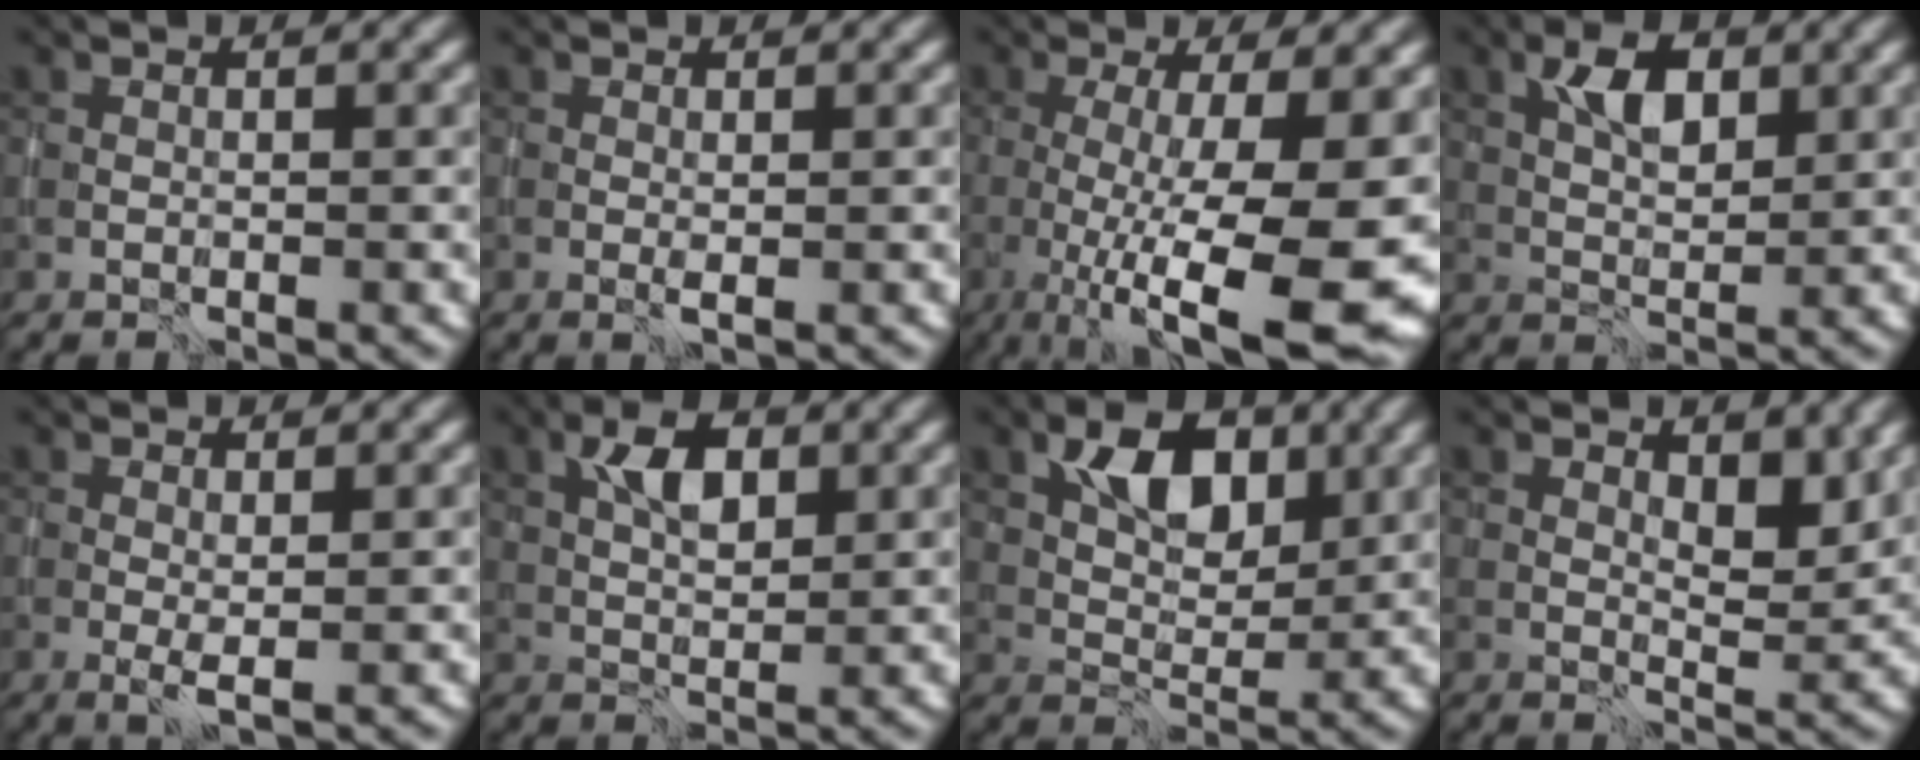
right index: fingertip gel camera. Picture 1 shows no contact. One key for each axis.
{"total": 0.5, "fx": 0.0, "fy": -0.1, "fz": 0.5, "tx": -0.010, "ty": -0.002, "tz": 0.000}
{"total": 12.4, "fx": -2.3, "fy": 3.3, "fz": 11.7, "tx": -0.159, "ty": -0.013, "tz": -0.030}
{"total": 3.8, "fx": 1.6, "fy": 1.9, "fz": 2.9, "tx": -0.053, "ty": 0.005, "tz": 0.029}
{"total": 1.2, "fx": 0.1, "fy": 0.1, "fz": 1.2, "tx": -0.023, "ty": -0.004, "tz": 0.002}
{"total": 3.8, "fx": 1.4, "fy": 1.9, "fz": 3.0, "tx": -0.056, "ty": 0.006, "tz": 0.026}
{"total": 5.4, "fx": 2.2, "fy": 3.3, "fz": 3.7, "tx": -0.052, "ty": -0.001, "tz": 0.035}
{"total": 3.2, "fx": 1.8, "fy": 1.4, "fz": 2.2, "tx": -0.030, "ty": -0.008, "tz": 0.029}